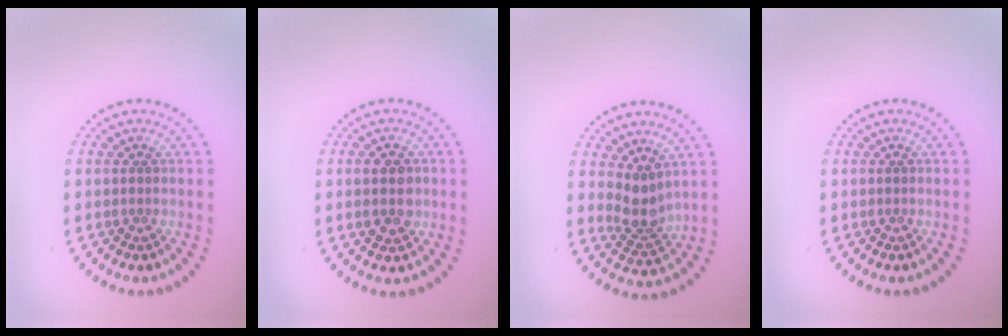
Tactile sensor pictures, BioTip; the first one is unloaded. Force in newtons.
{"total": 3.0, "press": 3.0, "slide": 0.0}
{"total": 2.7, "press": 2.0, "slide": 1.8}
{"total": 0.0}